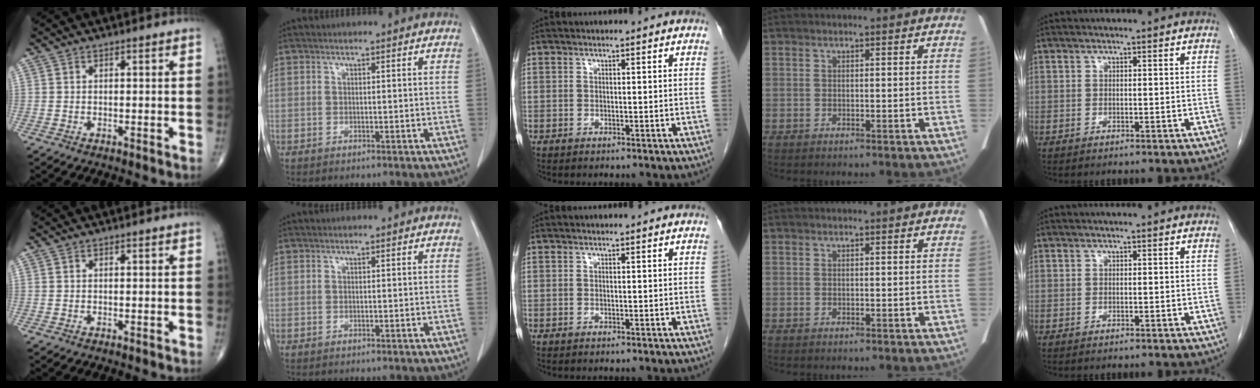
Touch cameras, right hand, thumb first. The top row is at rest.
{}